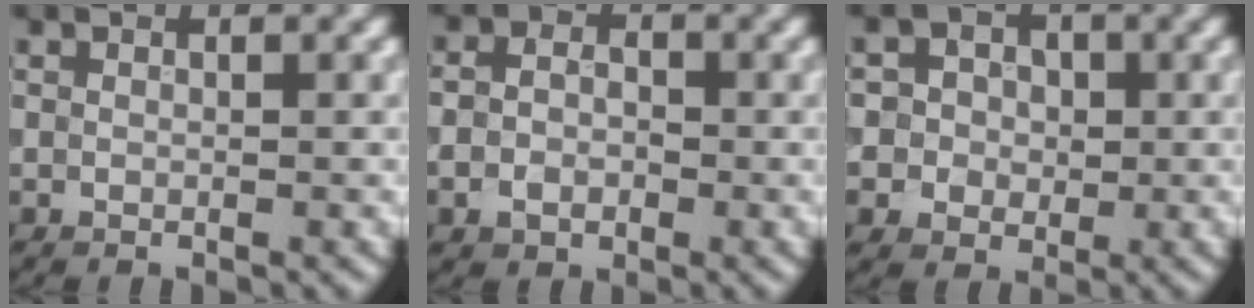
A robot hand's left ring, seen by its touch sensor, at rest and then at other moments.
{"total": 3.2, "force": [-0.8, 2.5, 1.8], "torque": [-0.019, -0.003, -0.021]}
{"total": 5.1, "force": [0.8, 4.8, 1.6], "torque": [-0.014, 0.020, -0.007]}